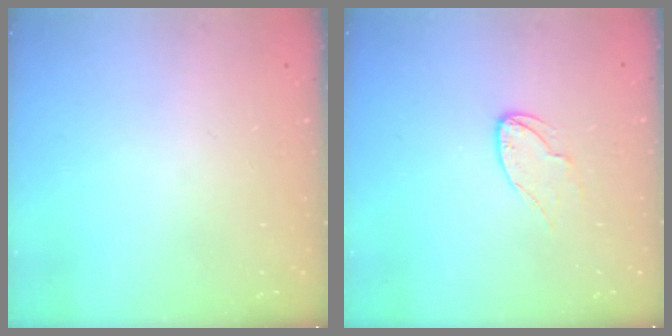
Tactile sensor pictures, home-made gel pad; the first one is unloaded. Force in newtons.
{"total": 6.0, "press": 6.0, "slide": 0.5}